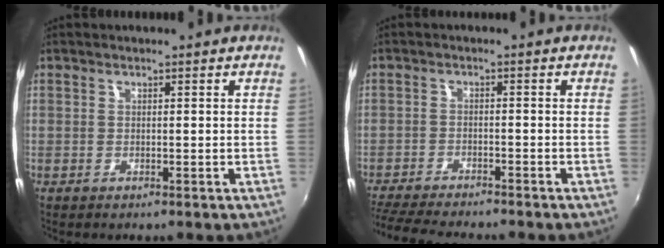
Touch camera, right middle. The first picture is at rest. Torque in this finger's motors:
{"motor_torque": [0.97, -1.16, 0.11, 0.08]}